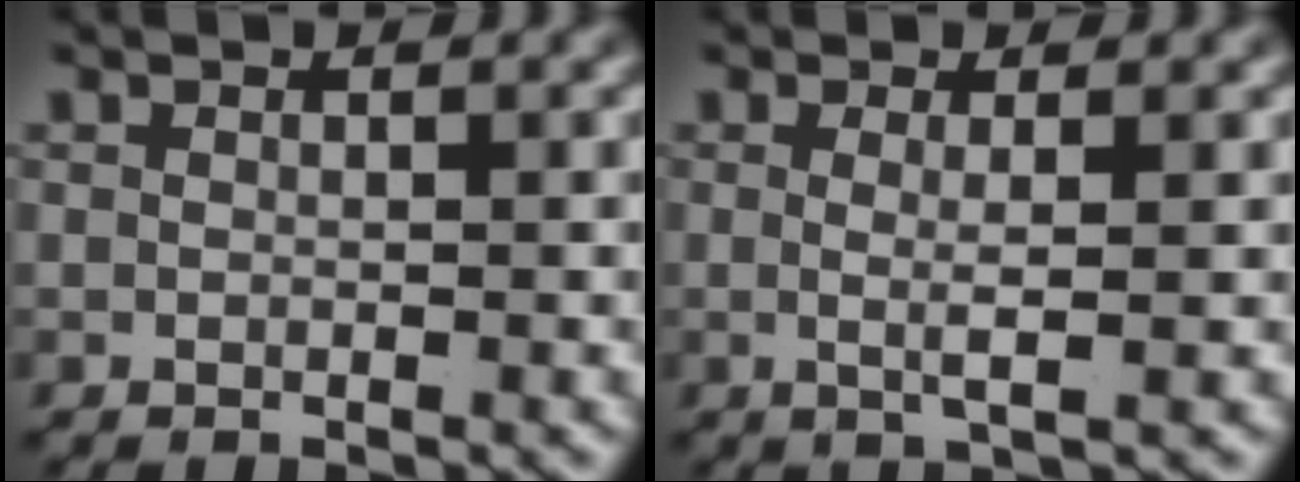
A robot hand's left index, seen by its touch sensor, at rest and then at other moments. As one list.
[{"total": 2.2, "force": [0.1, -0.3, 2.1], "torque": [-0.041, -0.015, 0.010]}]